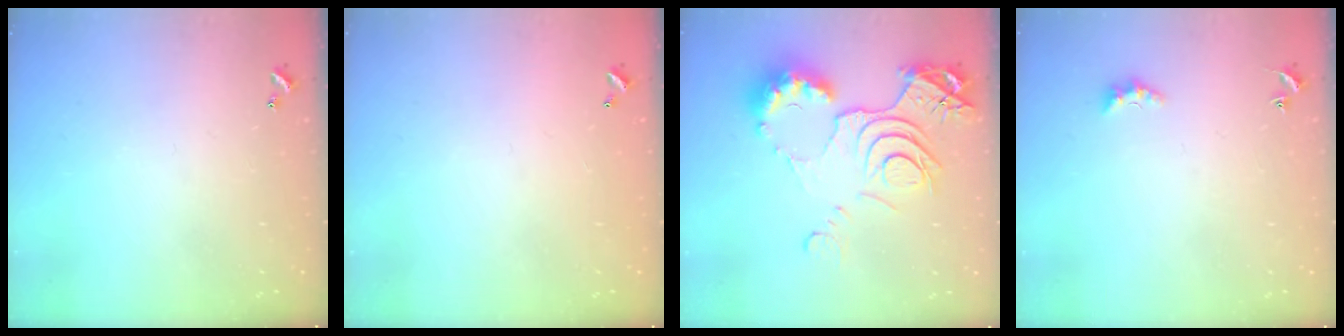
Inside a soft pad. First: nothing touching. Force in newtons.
{"total": 3.0, "press": 3.0, "slide": 0.1}
{"total": 14.6, "press": 14.5, "slide": 1.4}
{"total": 2.6, "press": 2.5, "slide": 0.6}